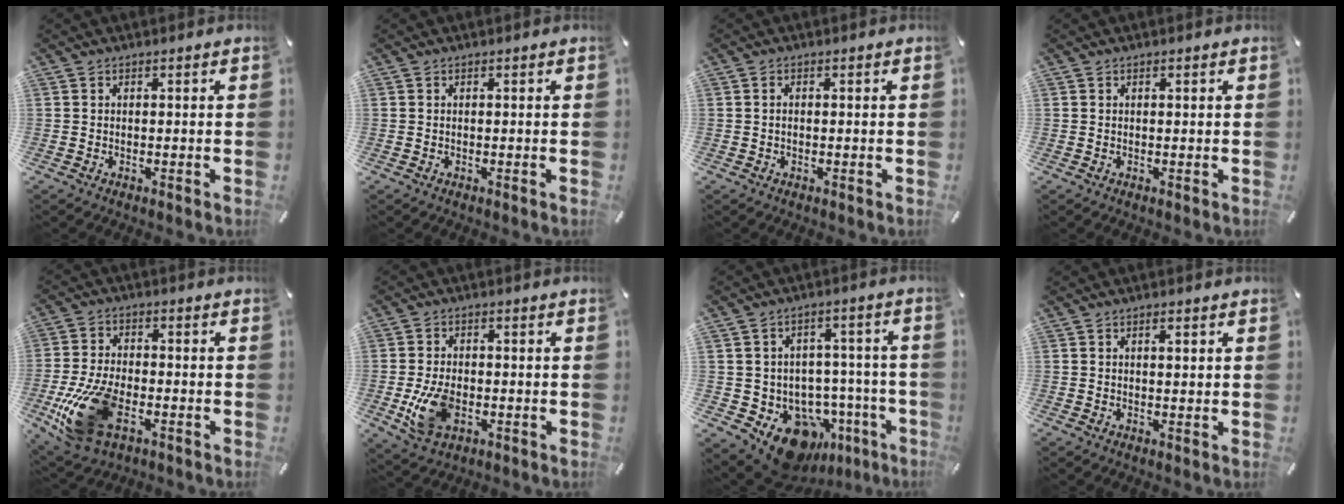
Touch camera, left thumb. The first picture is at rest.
{"total": 0.0}
{"total": 0.8, "force": [-0.1, 0.5, 0.7], "torque": [-0.015, 0.002, -0.002]}
{"total": 0.0}
{"total": 16.5, "force": [-5.4, 9.5, 12.4], "torque": [-0.264, 0.005, -0.086]}
{"total": 9.1, "force": [-1.9, 6.0, 6.5], "torque": [-0.142, -0.002, -0.035]}
{"total": 13.8, "force": [-7.4, 9.6, 6.8], "torque": [-0.075, 0.038, -0.111]}
{"total": 1.4, "force": [0.6, 0.4, 1.2], "torque": [-0.024, 0.001, 0.010]}